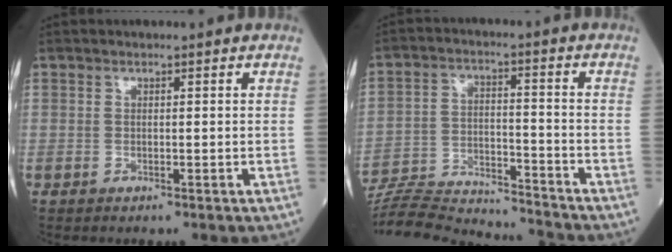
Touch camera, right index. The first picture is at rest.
{"total": 17.7, "force": [-17.2, 1.3, 3.9], "torque": [-0.082, 0.007, -0.271]}